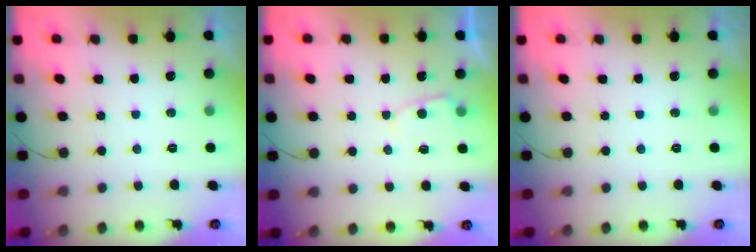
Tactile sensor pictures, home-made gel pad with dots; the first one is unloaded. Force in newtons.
{"total": 3.0, "press": 2.9, "slide": 0.3}
{"total": 0.0}